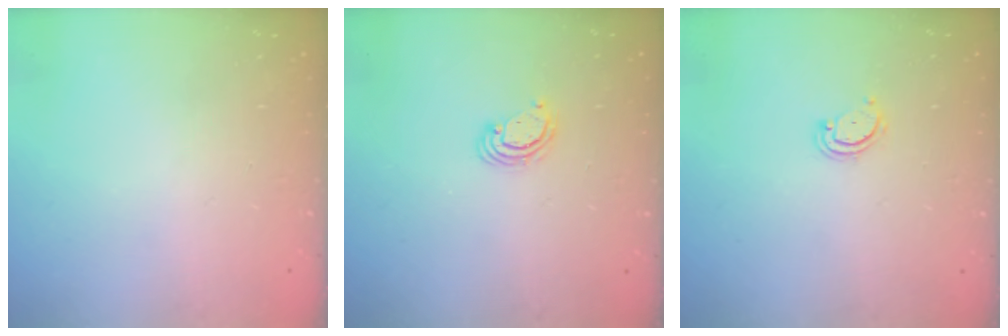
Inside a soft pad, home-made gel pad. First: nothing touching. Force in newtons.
{"total": 2.5, "press": 2.5, "slide": 0.2}
{"total": 2.6, "press": 2.6, "slide": 0.3}